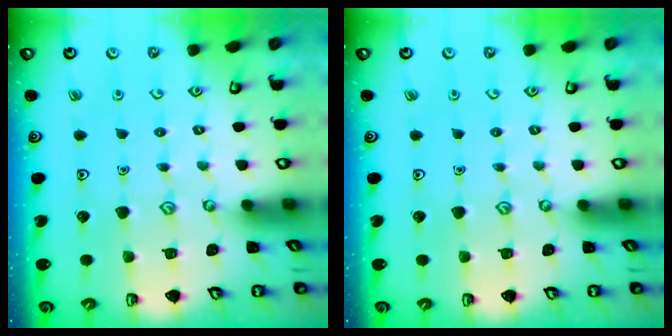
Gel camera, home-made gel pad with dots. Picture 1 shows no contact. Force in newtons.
{"total": 0.0}